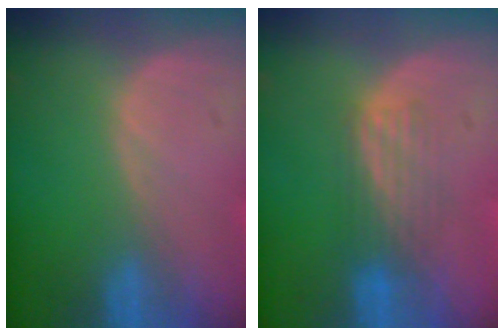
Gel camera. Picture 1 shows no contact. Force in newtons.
{"total": 3.8, "press": 3.8, "slide": 0.1}